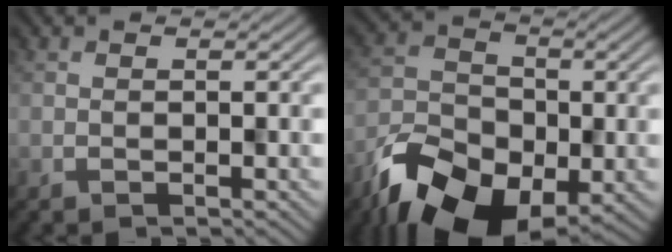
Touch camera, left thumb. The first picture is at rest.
{"total": 12.6, "force": [-7.9, 7.4, 6.3], "torque": [-0.133, -0.048, -0.135]}